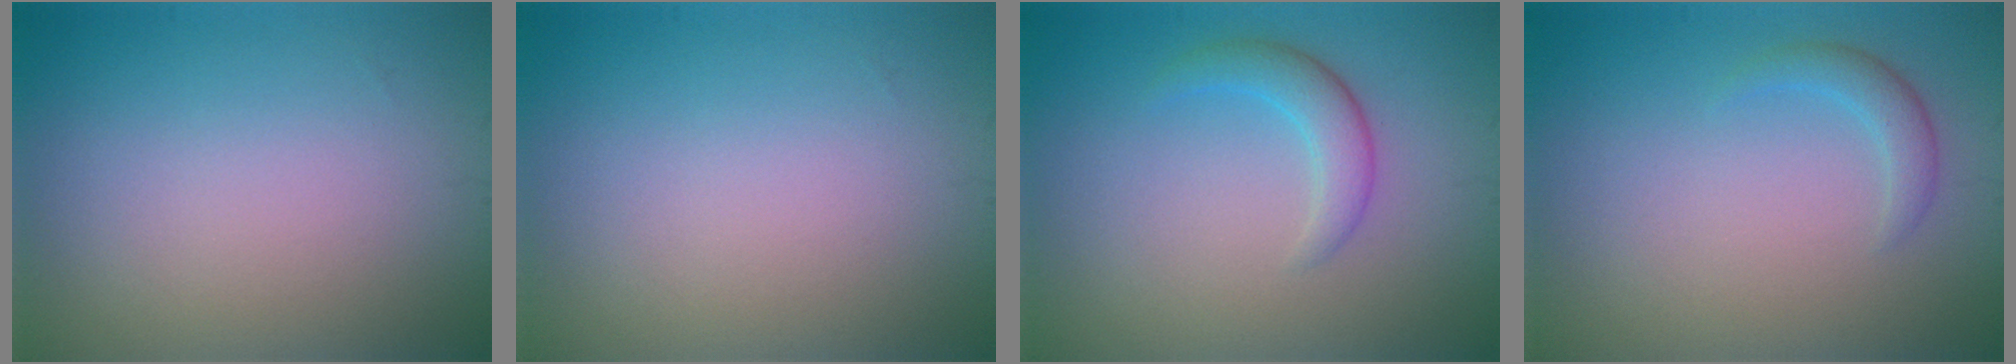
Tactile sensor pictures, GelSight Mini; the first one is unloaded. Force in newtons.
{"total": 0.0}
{"total": 2.4, "press": 2.4, "slide": 0.1}
{"total": 1.6, "press": 1.6, "slide": 0.1}